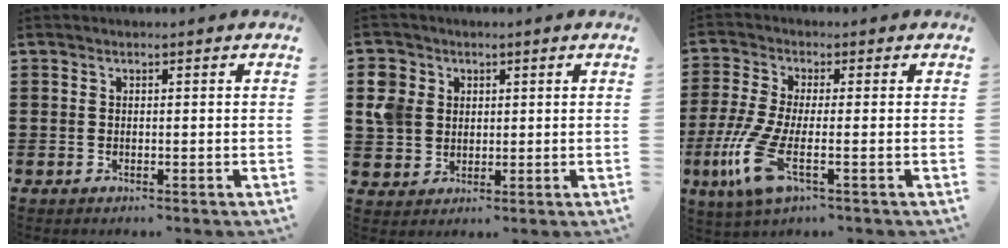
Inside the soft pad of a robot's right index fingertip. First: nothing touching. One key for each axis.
{"total": 6.0, "fx": 1.4, "fy": 5.3, "fz": 2.3, "tx": -0.075, "ty": 0.015, "tz": 0.024}
{"total": 8.4, "fx": -2.8, "fy": 2.3, "fz": 7.6, "tx": -0.192, "ty": -0.025, "tz": -0.057}